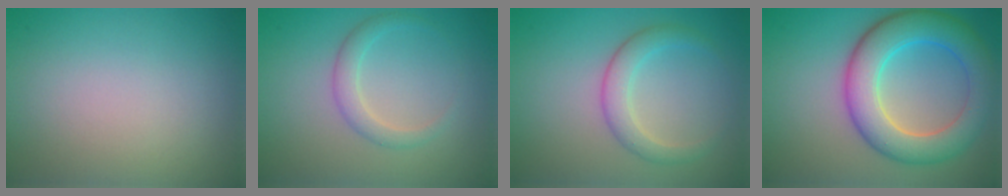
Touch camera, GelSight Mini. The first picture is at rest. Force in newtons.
{"total": 2.0, "press": 2.0, "slide": 0.0}
{"total": 2.7, "press": 2.7, "slide": 0.2}
{"total": 7.7, "press": 7.7, "slide": 0.3}